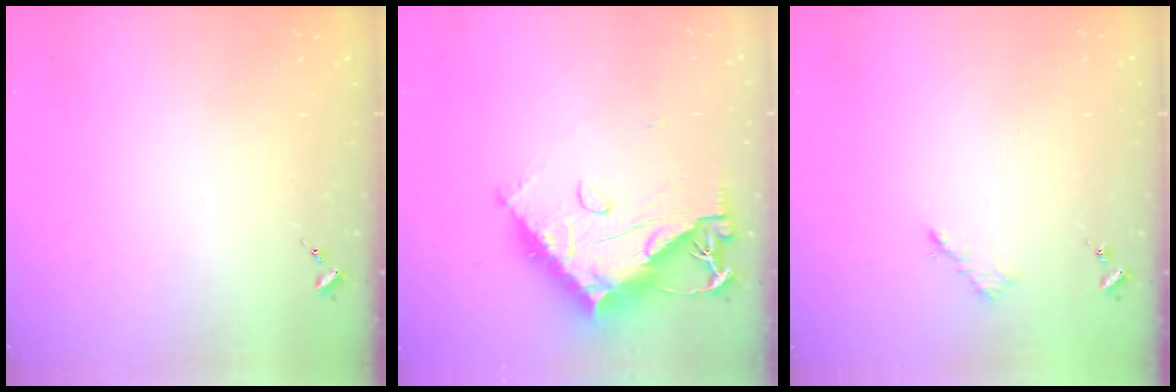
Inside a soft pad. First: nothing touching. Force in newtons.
{"total": 17.4, "press": 17.3, "slide": 1.6}
{"total": 3.1, "press": 3.1, "slide": 0.4}